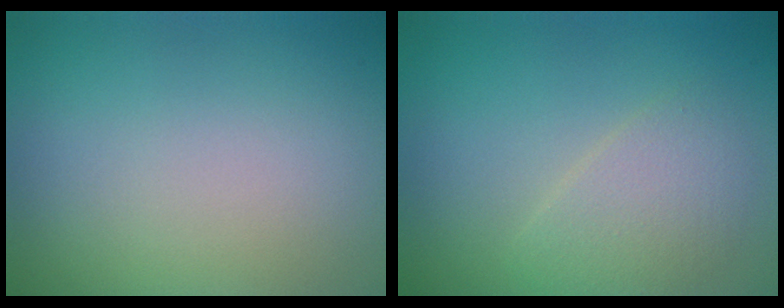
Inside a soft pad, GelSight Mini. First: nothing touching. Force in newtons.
{"total": 2.5, "press": 2.5, "slide": 0.1}